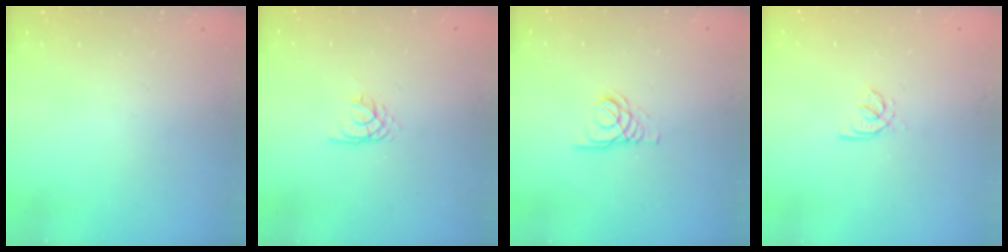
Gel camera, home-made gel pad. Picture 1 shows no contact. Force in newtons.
{"total": 2.2, "press": 2.2, "slide": 0.3}
{"total": 2.8, "press": 2.8, "slide": 0.3}
{"total": 2.1, "press": 2.1, "slide": 0.6}